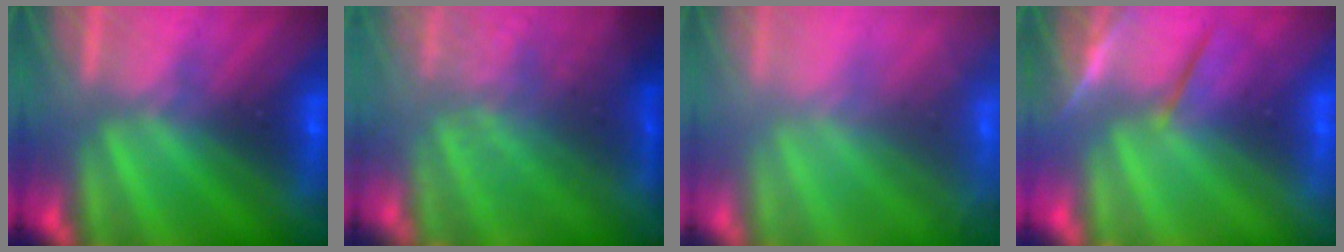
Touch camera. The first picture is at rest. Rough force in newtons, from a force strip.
{"total": 7.2}
{"total": 11.4}
{"total": 3.8}